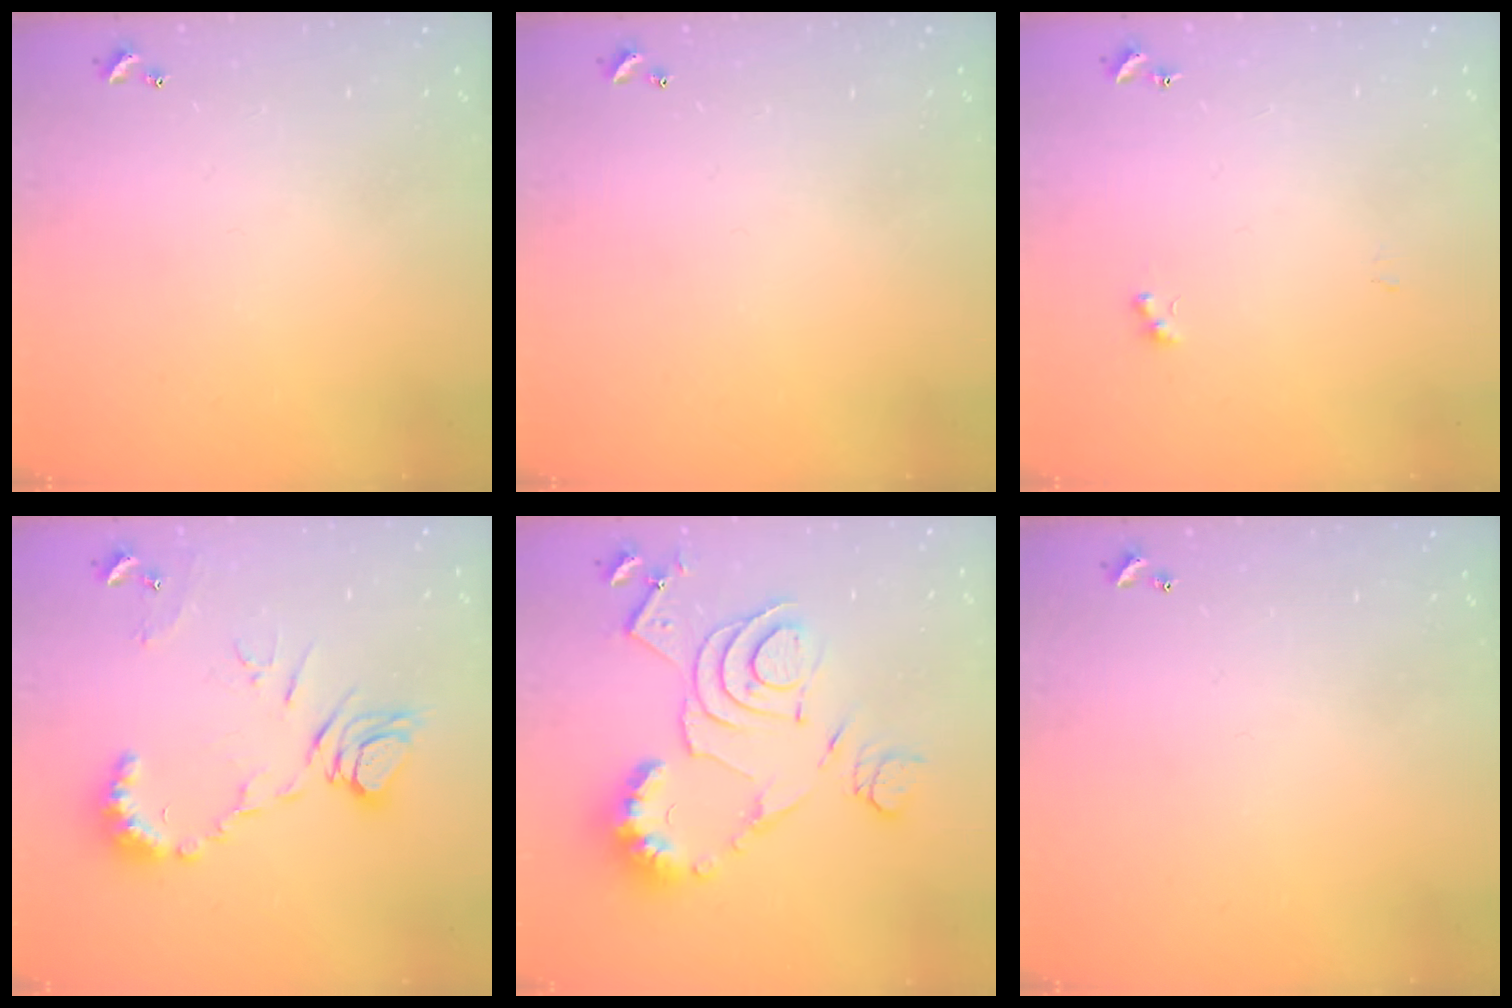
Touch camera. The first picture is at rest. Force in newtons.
{"total": 0.0}
{"total": 3.5, "press": 3.4, "slide": 0.7}
{"total": 11.9, "press": 11.8, "slide": 0.9}
{"total": 17.3, "press": 17.1, "slide": 2.1}
{"total": 0.0}